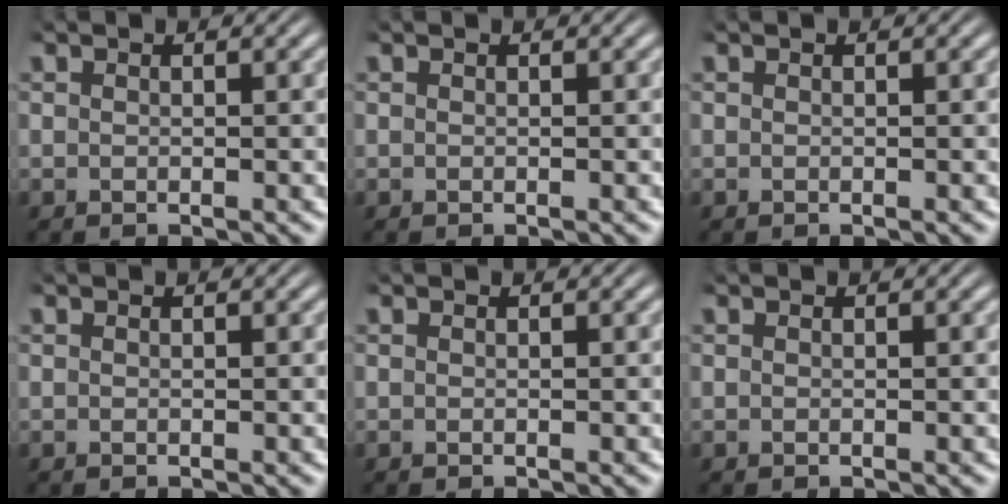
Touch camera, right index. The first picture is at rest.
{"total": 0.0}
{"total": 0.0}
{"total": 0.0}
{"total": 0.0}
{"total": 0.0}